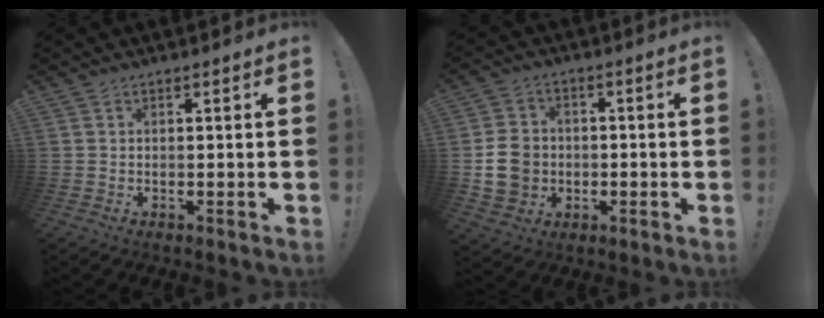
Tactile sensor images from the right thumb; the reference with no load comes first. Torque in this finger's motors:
{"motor_torque": [0.37, 0.09, -0.19, 0.04, 0.11]}